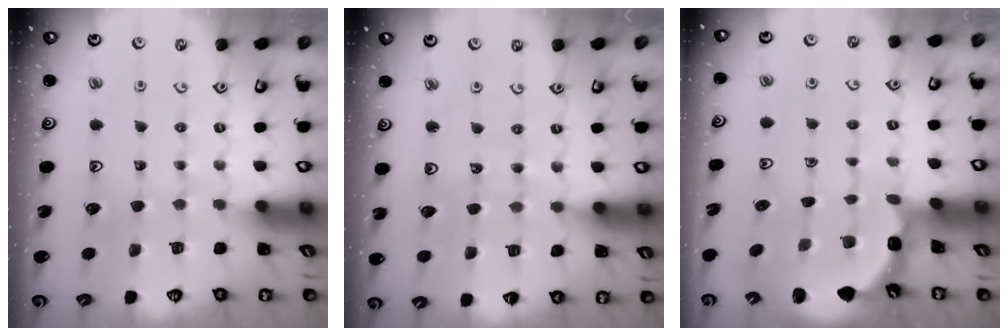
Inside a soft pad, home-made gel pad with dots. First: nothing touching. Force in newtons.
{"total": 5.5, "press": 5.2, "slide": 1.8}
{"total": 1.9, "press": 1.9, "slide": 0.6}